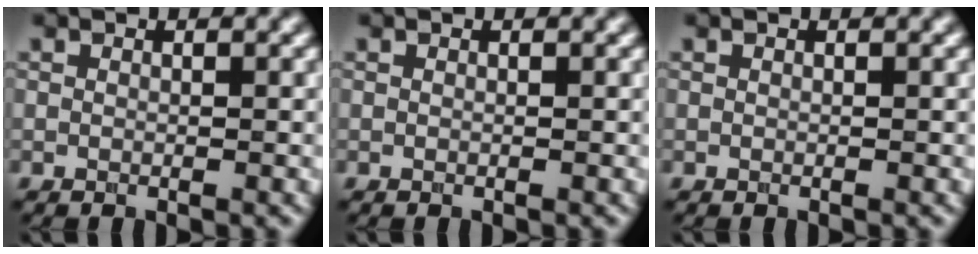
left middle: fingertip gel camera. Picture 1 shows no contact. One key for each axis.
{"total": 0.0}
{"total": 0.0}